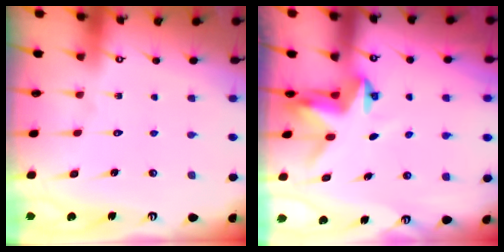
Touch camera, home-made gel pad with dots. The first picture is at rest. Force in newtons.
{"total": 3.2, "press": 3.2, "slide": 0.1}